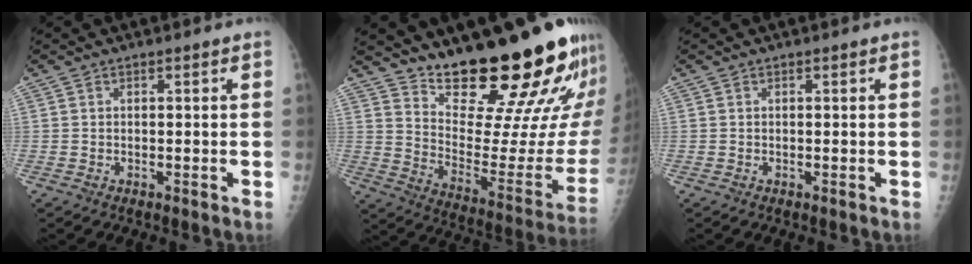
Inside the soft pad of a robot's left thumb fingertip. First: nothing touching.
{"total": 25.7, "force": [20.7, 5.2, 14.3], "torque": [-0.177, -0.169, 0.297]}
{"total": 0.0}